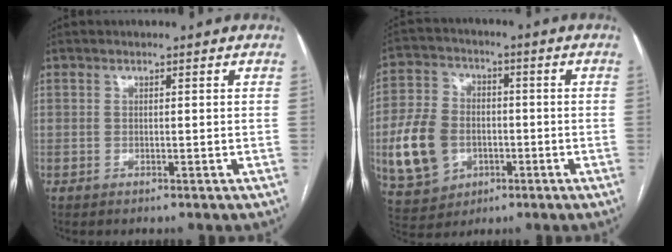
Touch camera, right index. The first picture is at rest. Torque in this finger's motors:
{"motor_torque": [0.34, -0.24, 0.32, 0.14]}